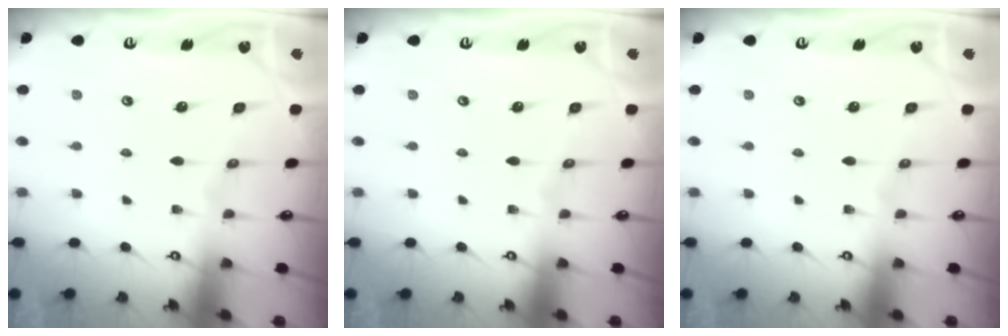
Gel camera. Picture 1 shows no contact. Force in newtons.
{"total": 0.0}
{"total": 0.0}